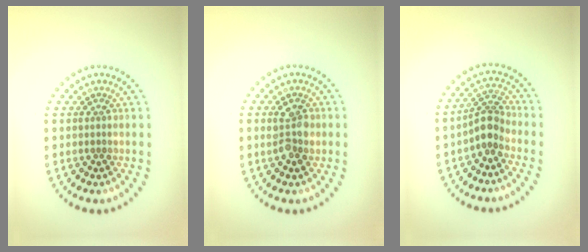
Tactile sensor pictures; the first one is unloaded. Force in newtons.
{"total": 2.5, "press": 2.5, "slide": 0.1}
{"total": 2.8, "press": 2.1, "slide": 1.8}